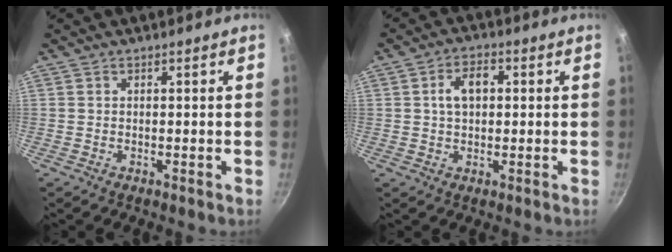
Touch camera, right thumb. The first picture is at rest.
{"total": 5.8, "force": [0.9, 3.8, 4.3], "torque": [-0.056, 0.012, 0.010]}